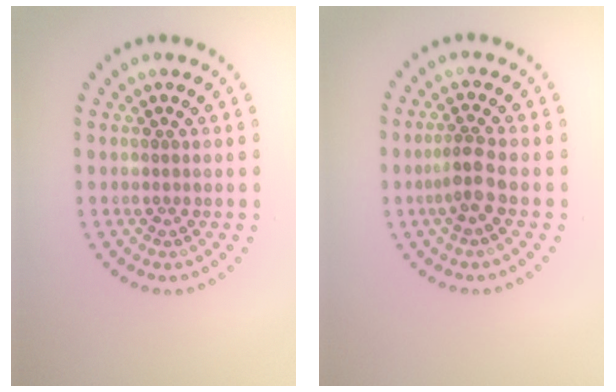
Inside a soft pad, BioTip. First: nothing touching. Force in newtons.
{"total": 2.1, "press": 1.6, "slide": 1.4}